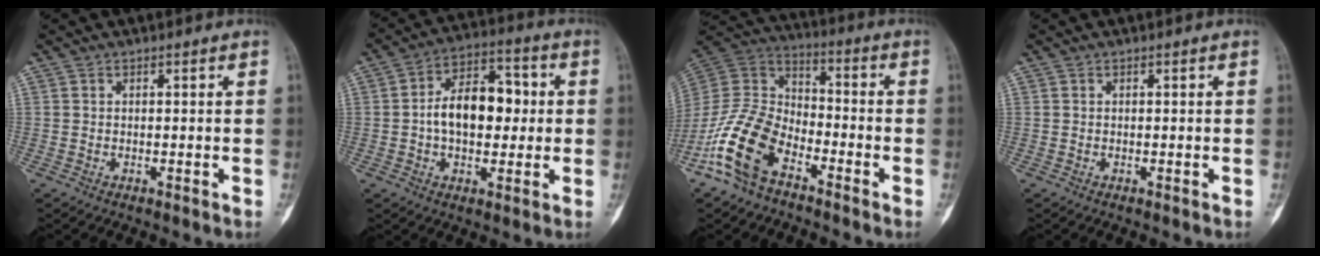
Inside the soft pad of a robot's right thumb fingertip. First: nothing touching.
{"total": 13.1, "force": [0.2, 8.1, 10.2], "torque": [-0.135, 0.029, -0.003]}
{"total": 14.5, "force": [-8.4, 8.2, 8.5], "torque": [-0.169, 0.059, -0.178]}
{"total": 0.0}